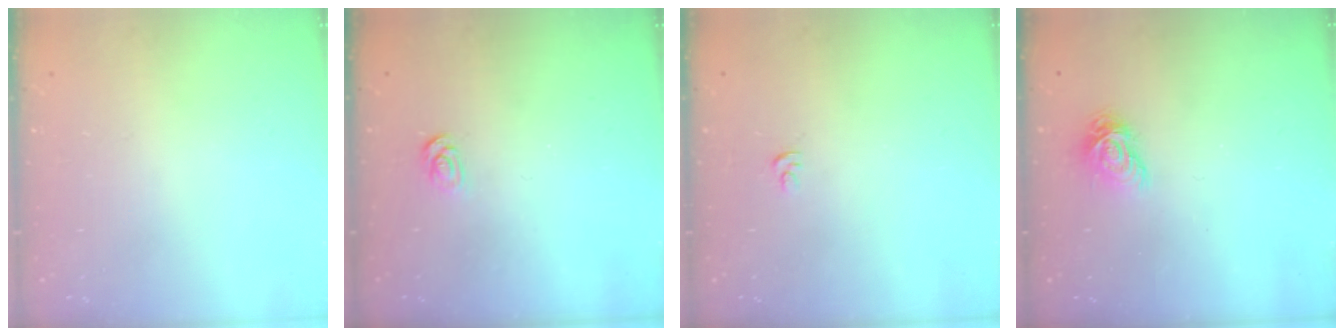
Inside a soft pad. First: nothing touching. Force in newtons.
{"total": 2.6, "press": 2.6, "slide": 0.4}
{"total": 4.1, "press": 4.1, "slide": 0.4}
{"total": 7.6, "press": 7.6, "slide": 0.0}